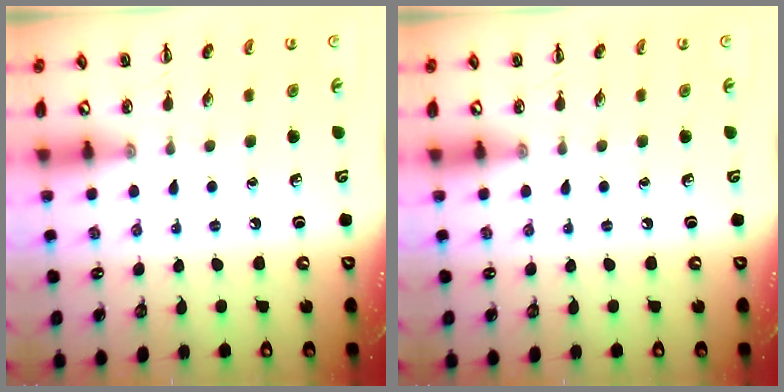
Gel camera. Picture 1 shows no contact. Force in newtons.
{"total": 0.0}